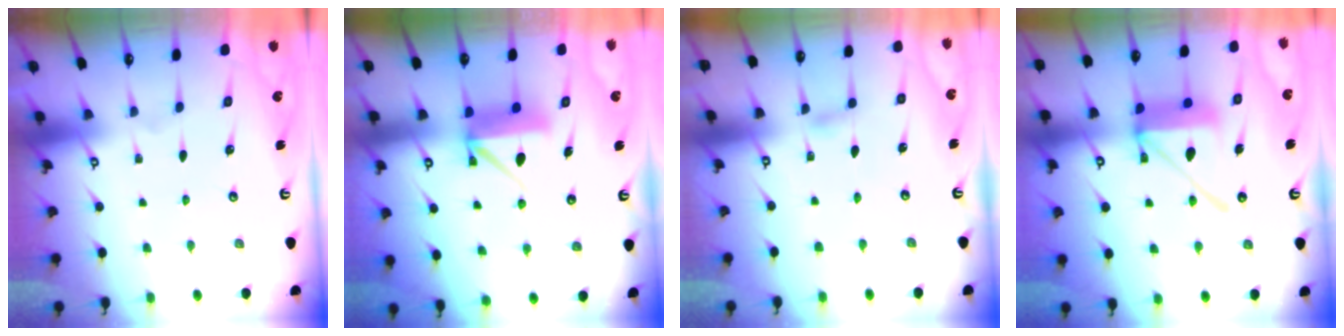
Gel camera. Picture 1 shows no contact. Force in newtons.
{"total": 9.2, "press": 9.1, "slide": 1.1}
{"total": 2.8, "press": 2.8, "slide": 0.3}
{"total": 15.4, "press": 15.2, "slide": 2.3}